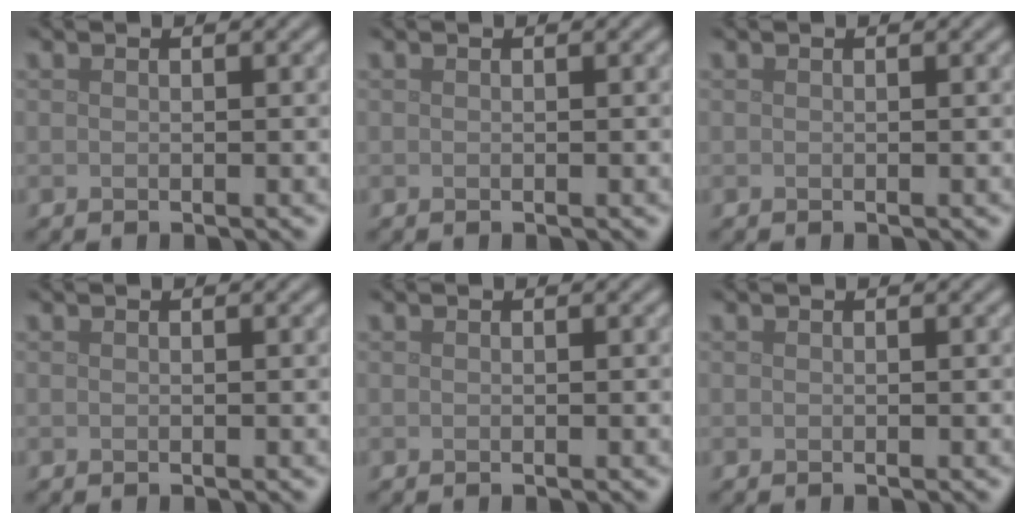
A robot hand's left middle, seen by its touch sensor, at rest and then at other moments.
{"total": 0.0}
{"total": 0.0}
{"total": 0.0}
{"total": 0.0}
{"total": 0.0}